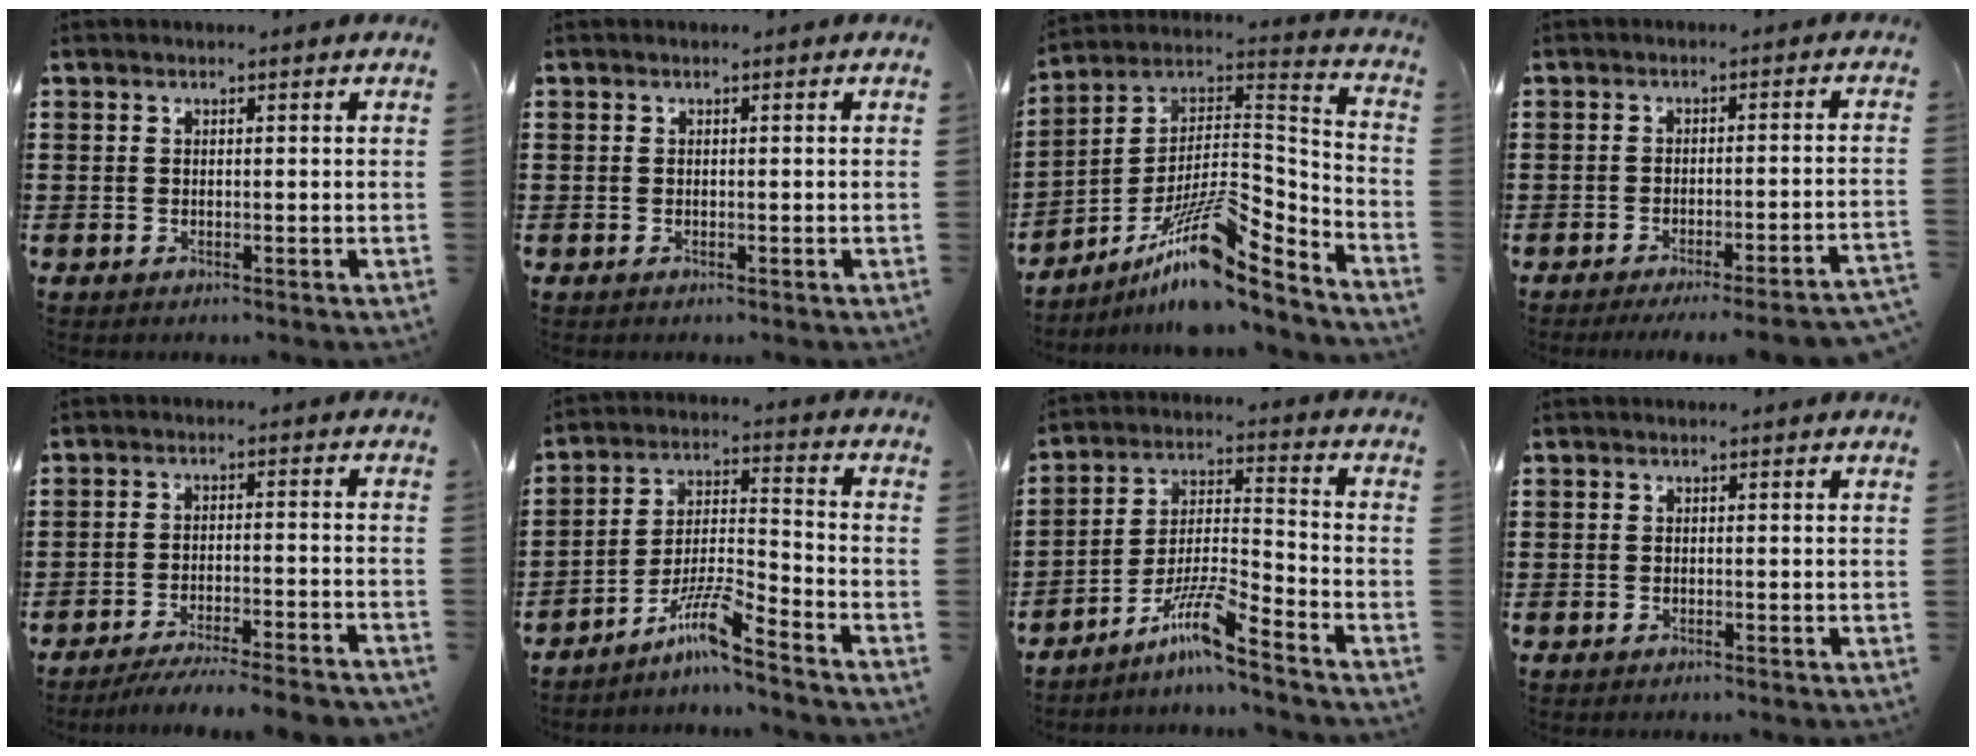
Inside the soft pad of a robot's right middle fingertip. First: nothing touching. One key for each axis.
{"total": 0.0}
{"total": 13.2, "fx": -8.0, "fy": 2.7, "fz": 10.1, "tx": -0.198, "ty": -0.009, "tz": -0.155}
{"total": 3.1, "fx": -2.7, "fy": -0.5, "fz": 1.5, "tx": -0.025, "ty": -0.005, "tz": -0.055}
{"total": 4.6, "fx": -4.3, "fy": -0.2, "fz": 1.6, "tx": -0.032, "ty": -0.007, "tz": -0.087}
{"total": 7.8, "fx": -6.1, "fy": 0.6, "fz": 4.9, "tx": -0.105, "ty": -0.006, "tz": -0.119}
{"total": 9.1, "fx": -6.9, "fy": 0.6, "fz": 5.9, "tx": -0.126, "ty": -0.006, "tz": -0.137}
{"total": 0.0}